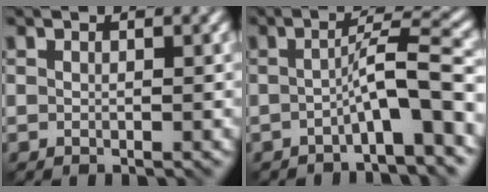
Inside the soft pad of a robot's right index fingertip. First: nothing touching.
{"total": 5.1, "force": [-1.8, 0.5, 4.8], "torque": [-0.073, 0.019, -0.042]}